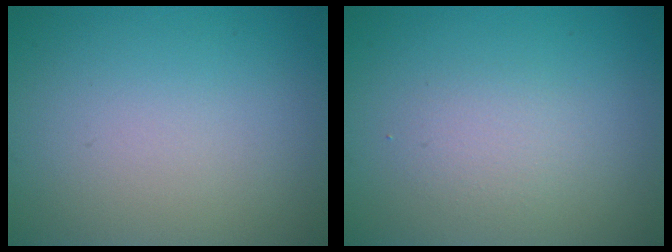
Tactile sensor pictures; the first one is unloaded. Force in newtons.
{"total": 1.6, "press": 1.6, "slide": 0.2}